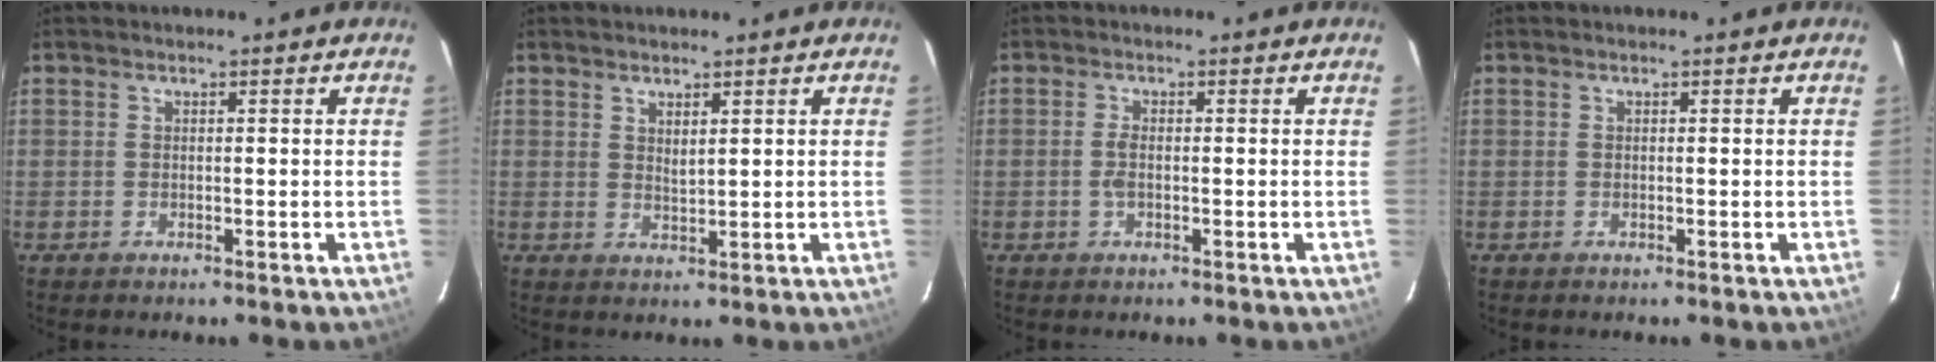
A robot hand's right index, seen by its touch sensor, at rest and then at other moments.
{"total": 1.9, "force": [1.3, 0.5, 1.3], "torque": [-0.022, -0.003, 0.023]}
{"total": 2.0, "force": [-0.4, 0.8, 1.7], "torque": [-0.038, 0.001, -0.008]}
{"total": 0.0}